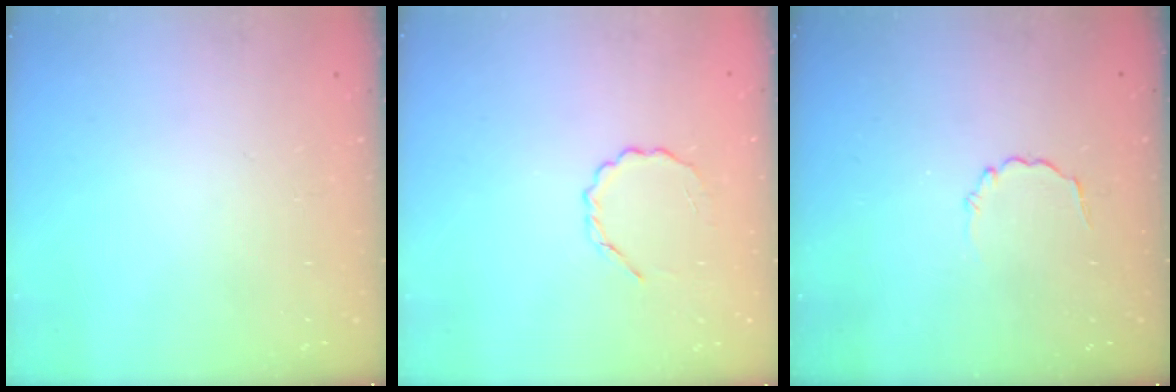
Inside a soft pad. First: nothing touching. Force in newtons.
{"total": 3.0, "press": 2.8, "slide": 1.0}
{"total": 2.1, "press": 1.9, "slide": 0.9}